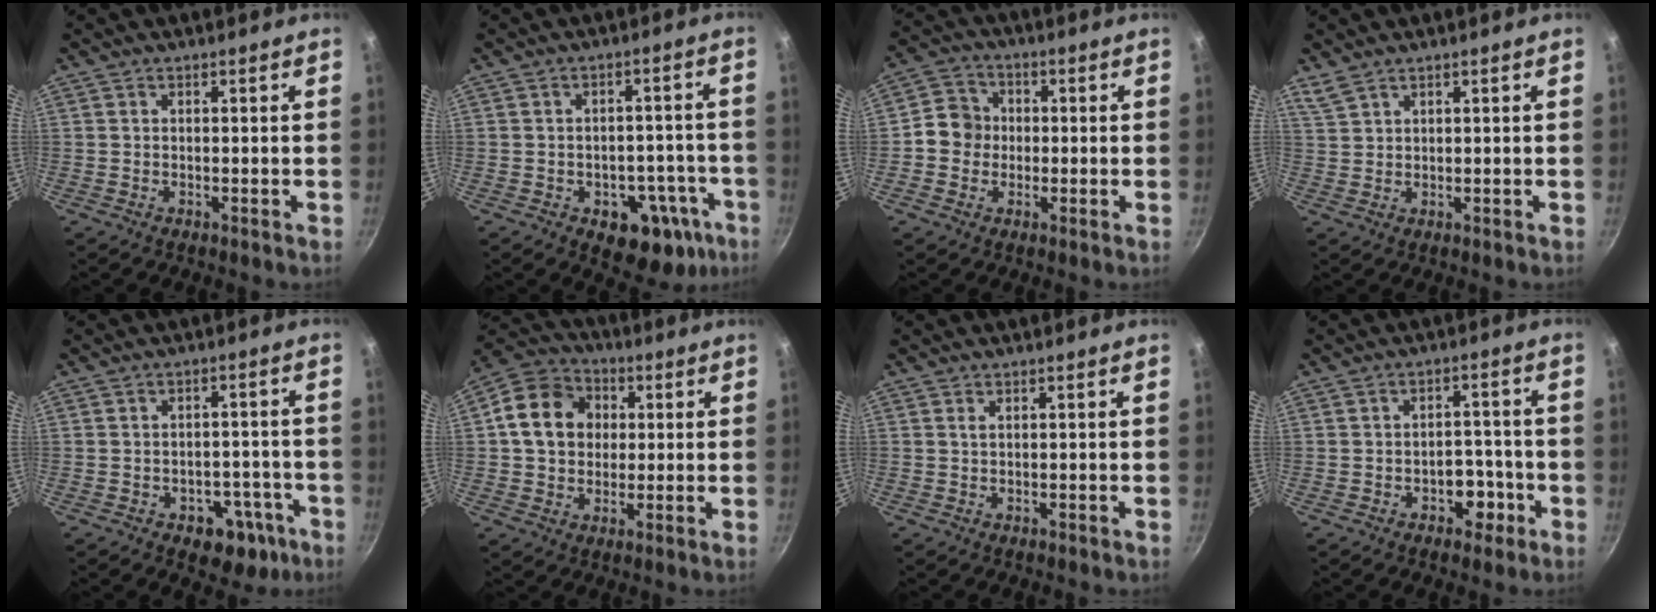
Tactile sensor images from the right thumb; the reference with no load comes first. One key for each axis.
{"total": 13.2, "fx": -5.8, "fy": 8.8, "fz": 7.9, "tx": -0.040, "ty": 0.039, "tz": -0.060}
{"total": 6.8, "fx": -0.5, "fy": 6.3, "fz": 2.6, "tx": -0.012, "ty": 0.015, "tz": -0.027}
{"total": 2.7, "fx": 2.3, "fy": 1.0, "fz": 1.1, "tx": -0.025, "ty": -0.003, "tz": 0.053}
{"total": 8.8, "fx": -4.3, "fy": 6.2, "fz": 4.5, "tx": -0.008, "ty": 0.043, "tz": -0.039}
{"total": 13.6, "fx": 2.2, "fy": 11.2, "fz": 7.3, "tx": -0.103, "ty": 0.018, "tz": 0.022}
{"total": 0.6, "fx": 0.3, "fy": 0.3, "fz": 0.4, "tx": -0.008, "ty": 0.000, "tz": 0.006}
{"total": 5.7, "fx": -2.4, "fy": 4.0, "fz": 3.1, "tx": -0.006, "ty": 0.024, "tz": -0.029}